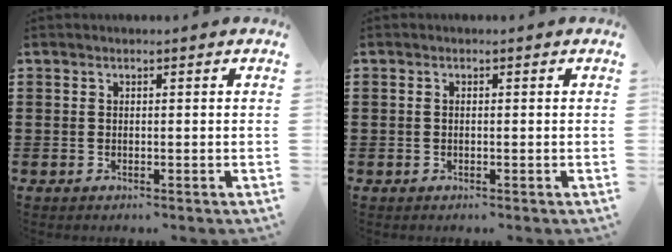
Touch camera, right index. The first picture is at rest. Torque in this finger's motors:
{"motor_torque": [0.07, 0.11, -0.01, -0.01]}